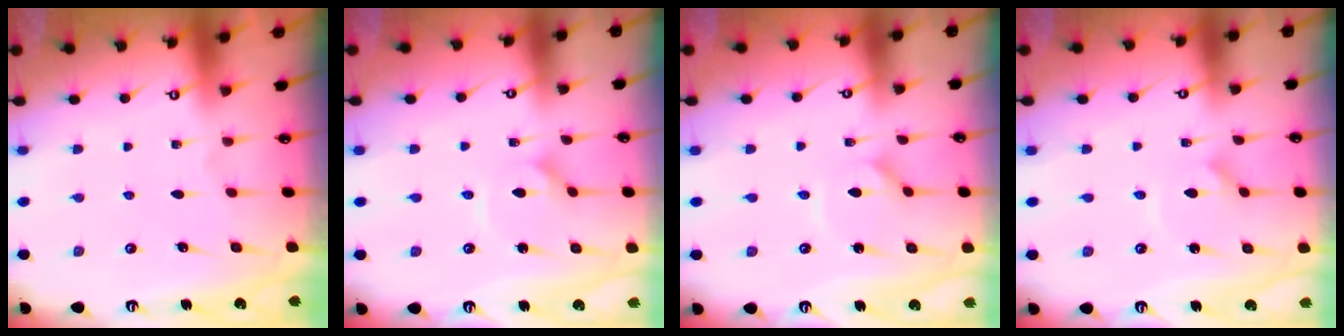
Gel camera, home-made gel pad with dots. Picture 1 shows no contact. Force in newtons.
{"total": 2.7, "press": 2.6, "slide": 0.3}
{"total": 1.8, "press": 1.8, "slide": 0.3}
{"total": 2.9, "press": 2.9, "slide": 0.2}